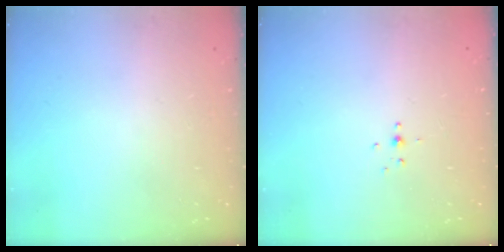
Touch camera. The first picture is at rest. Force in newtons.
{"total": 2.4, "press": 2.3, "slide": 0.8}